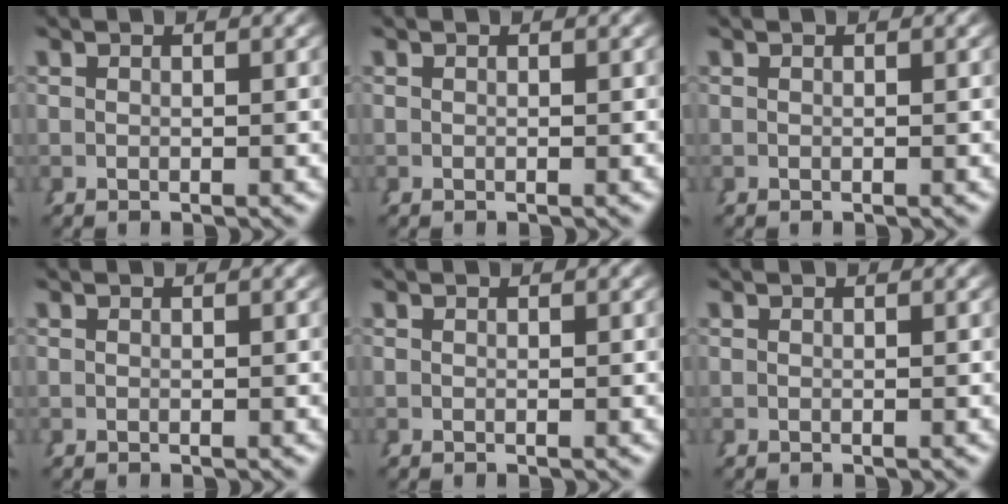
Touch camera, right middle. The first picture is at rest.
{"total": 0.0}
{"total": 0.0}
{"total": 0.0}
{"total": 0.0}
{"total": 0.0}